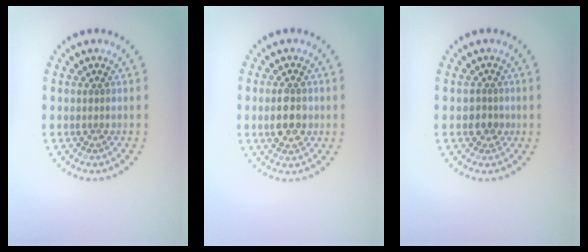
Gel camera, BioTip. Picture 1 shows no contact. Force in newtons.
{"total": 3.0, "press": 3.0, "slide": 0.1}
{"total": 1.3, "press": 1.1, "slide": 0.7}